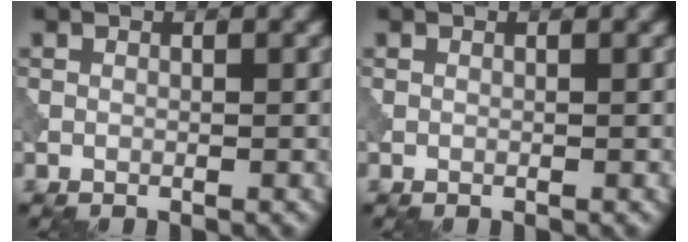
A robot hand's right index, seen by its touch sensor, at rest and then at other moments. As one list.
[{"total": 0.0}]